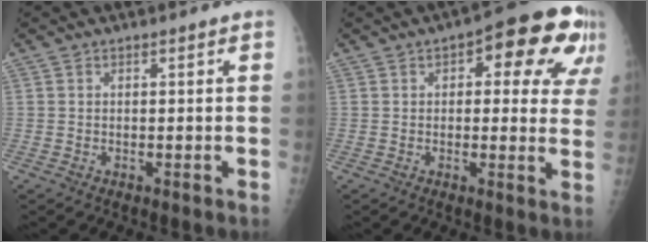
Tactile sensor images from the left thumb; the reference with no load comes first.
{"total": 15.2, "force": [6.1, 6.7, 12.2], "torque": [-0.102, 0.003, 0.063]}